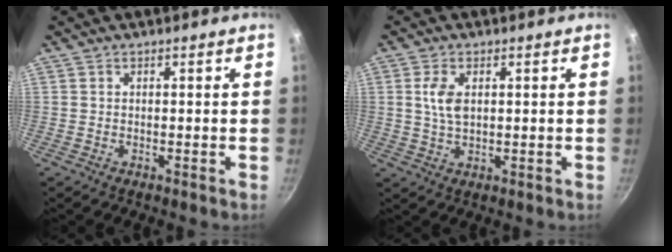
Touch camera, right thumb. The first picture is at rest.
{"total": 5.1, "force": [1.1, 2.9, 4.1], "torque": [-0.077, -0.001, 0.022]}